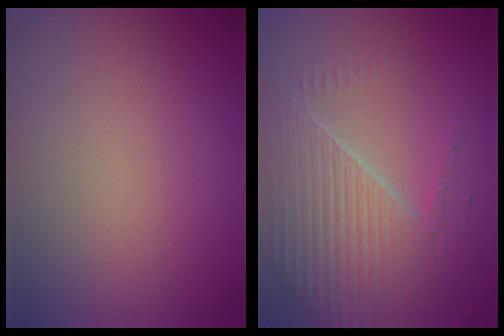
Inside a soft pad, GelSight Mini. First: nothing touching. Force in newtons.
{"total": 8.2, "press": 5.5, "slide": 6.1}